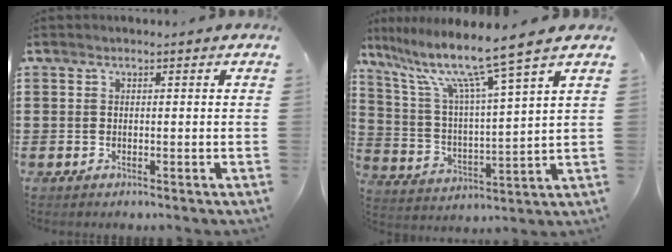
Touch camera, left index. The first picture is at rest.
{"total": 10.7, "force": [8.2, -0.5, 6.8], "torque": [-0.163, -0.049, 0.130]}